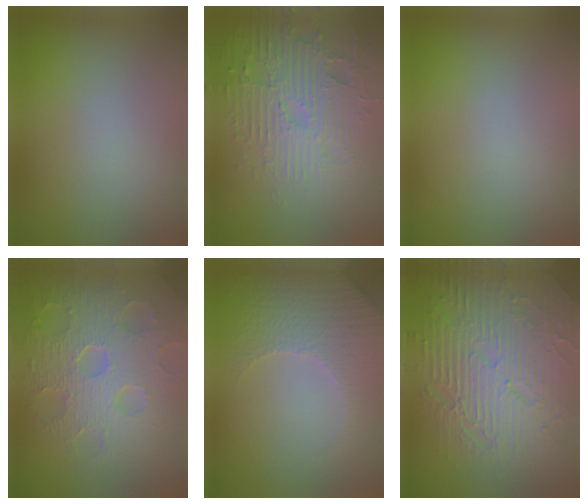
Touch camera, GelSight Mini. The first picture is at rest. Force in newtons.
{"total": 4.9, "press": 4.3, "slide": 2.2}
{"total": 0.0}
{"total": 8.5, "press": 5.9, "slide": 6.1}
{"total": 4.7, "press": 3.6, "slide": 3.0}
{"total": 8.8, "press": 6.2, "slide": 6.1}